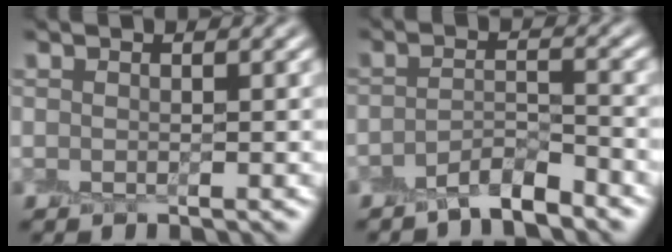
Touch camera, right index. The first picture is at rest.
{"total": 3.0, "force": [-2.4, 0.4, 1.7], "torque": [-0.028, 0.007, -0.051]}